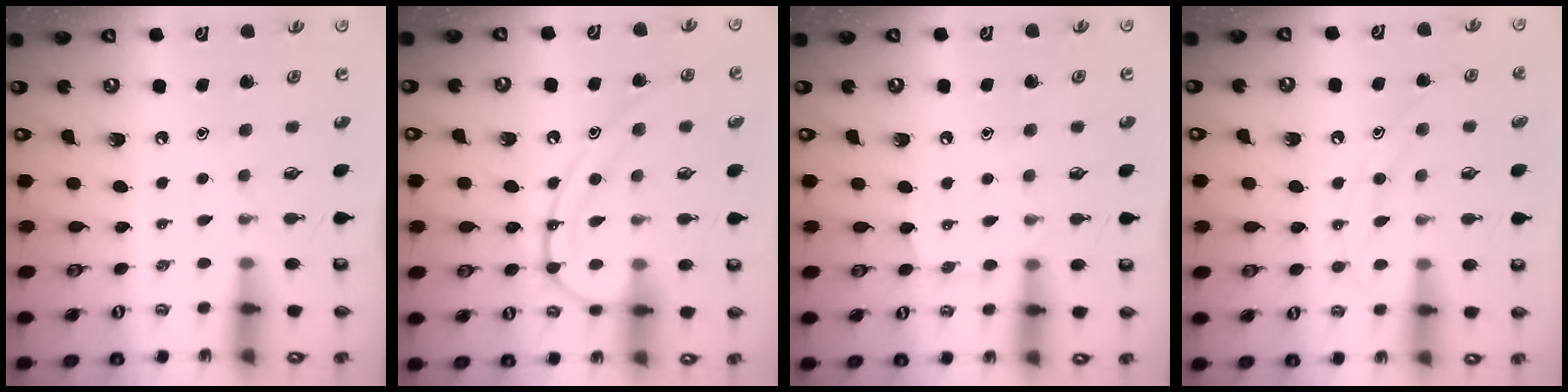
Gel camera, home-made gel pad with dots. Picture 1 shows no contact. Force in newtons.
{"total": 11.6, "press": 11.5, "slide": 1.2}
{"total": 7.2, "press": 7.2, "slide": 0.6}
{"total": 10.5, "press": 10.4, "slide": 1.0}